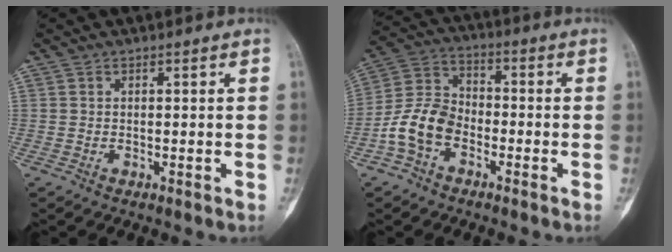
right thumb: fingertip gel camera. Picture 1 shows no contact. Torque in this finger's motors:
{"motor_torque": [1.42, 1.44, 0.74, -0.75, 0.05]}